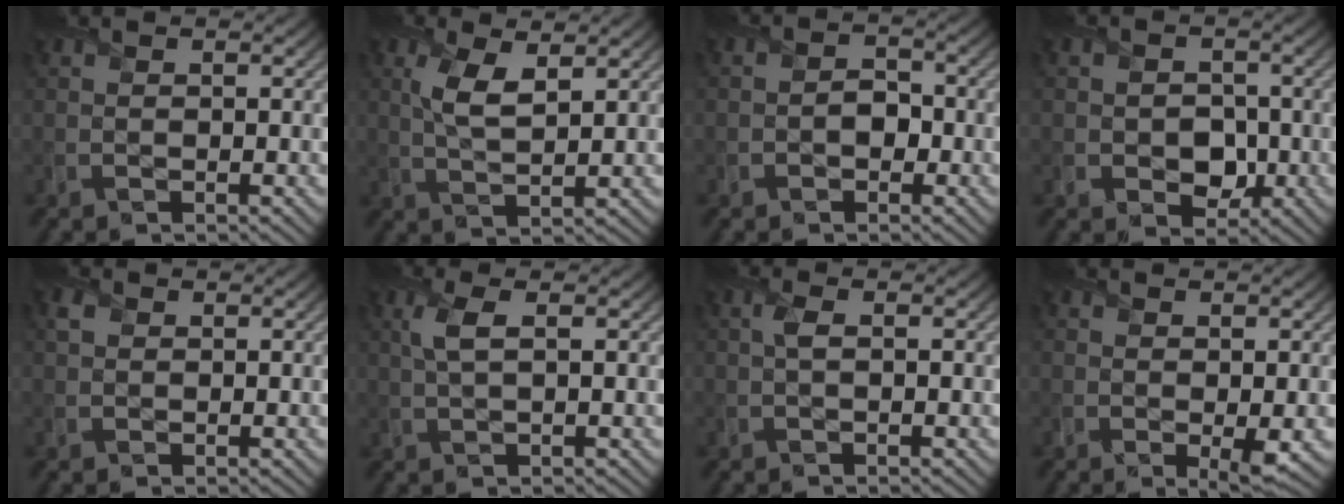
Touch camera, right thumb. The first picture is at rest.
{"total": 5.2, "force": [2.0, 2.0, 4.3], "torque": [-0.105, 0.000, 0.039]}
{"total": 2.4, "force": [-0.9, 1.9, 1.2], "torque": [-0.014, 0.002, -0.025]}
{"total": 4.1, "force": [-0.9, 3.4, 2.2], "torque": [-0.032, -0.006, -0.021]}
{"total": 1.5, "force": [0.5, 1.3, 0.6], "torque": [-0.012, 0.002, 0.007]}
{"total": 3.0, "force": [0.9, 1.0, 2.7], "torque": [-0.070, 0.008, 0.016]}
{"total": 1.4, "force": [0.1, 0.6, 1.2], "torque": [-0.029, 0.003, -0.001]}
{"total": 2.9, "force": [-0.6, 1.5, 2.4], "torque": [-0.038, -0.015, -0.007]}